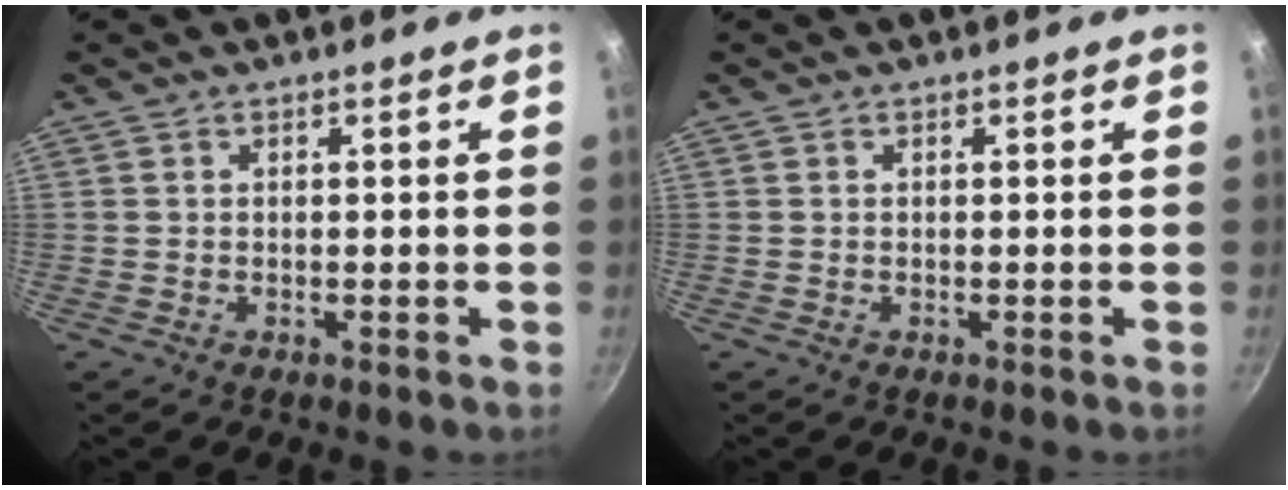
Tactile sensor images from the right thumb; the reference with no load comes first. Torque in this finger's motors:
{"motor_torque": [-0.17, 0.17, -0.09, 0.09, 0.00]}